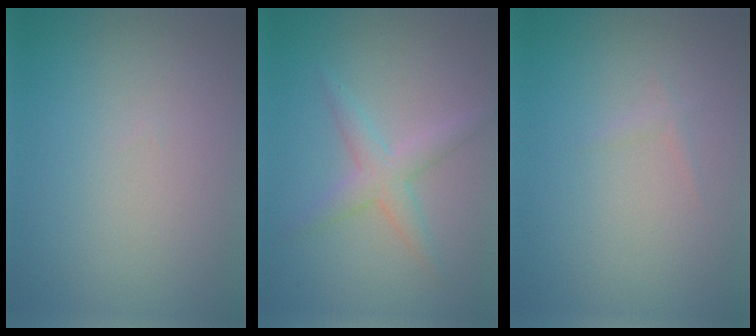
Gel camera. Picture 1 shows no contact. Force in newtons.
{"total": 2.6, "press": 2.6, "slide": 0.1}
{"total": 0.5, "press": 0.5, "slide": 0.0}